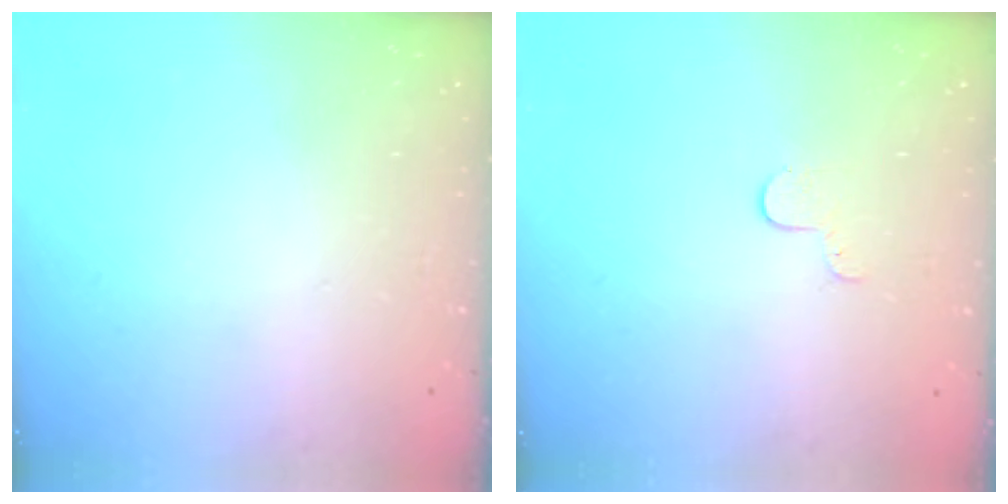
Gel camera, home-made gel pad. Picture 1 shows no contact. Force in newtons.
{"total": 2.9, "press": 2.9, "slide": 0.3}